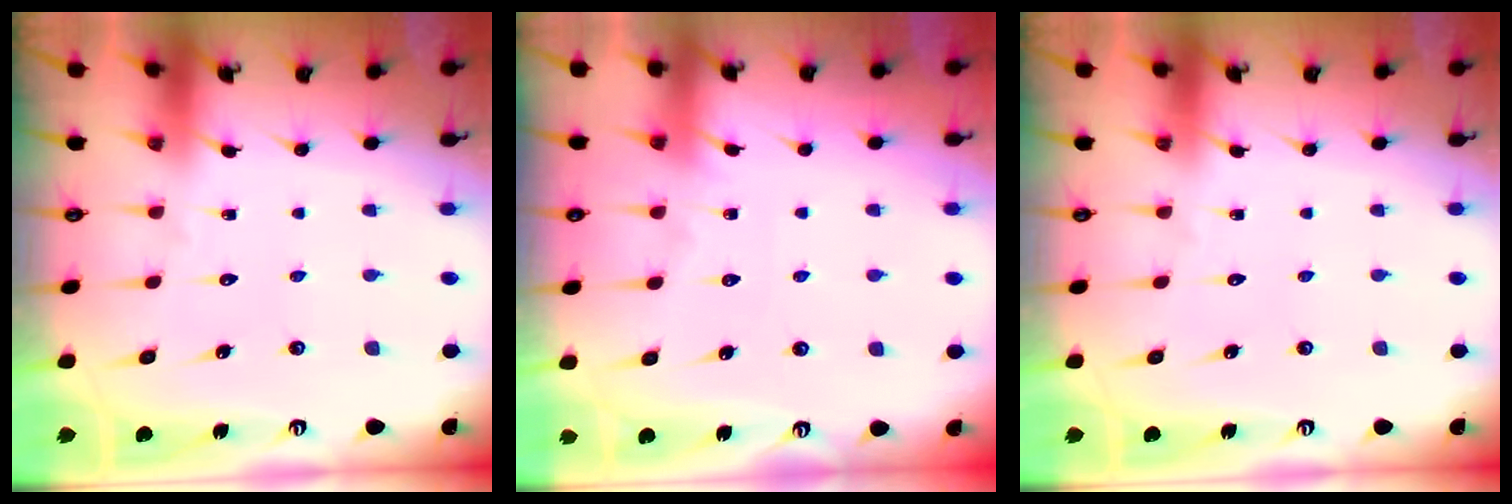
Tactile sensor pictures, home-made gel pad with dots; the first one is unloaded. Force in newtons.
{"total": 3.3, "press": 3.2, "slide": 0.4}
{"total": 0.0}